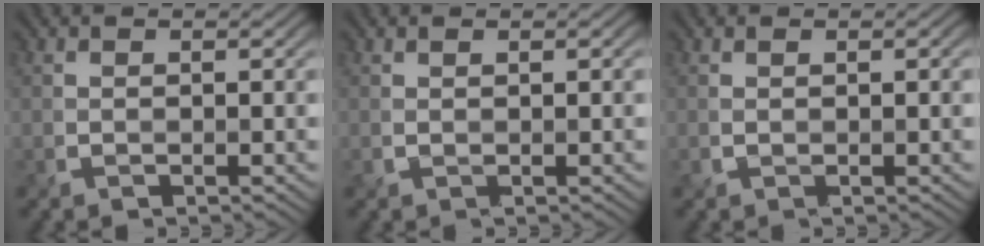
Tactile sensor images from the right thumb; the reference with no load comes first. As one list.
[{"total": 0.5, "force": [0.3, -0.1, 0.4], "torque": [-0.009, 0.002, 0.007]}, {"total": 0.8, "force": [0.2, 0.2, 0.8], "torque": [-0.016, 0.004, 0.004]}]